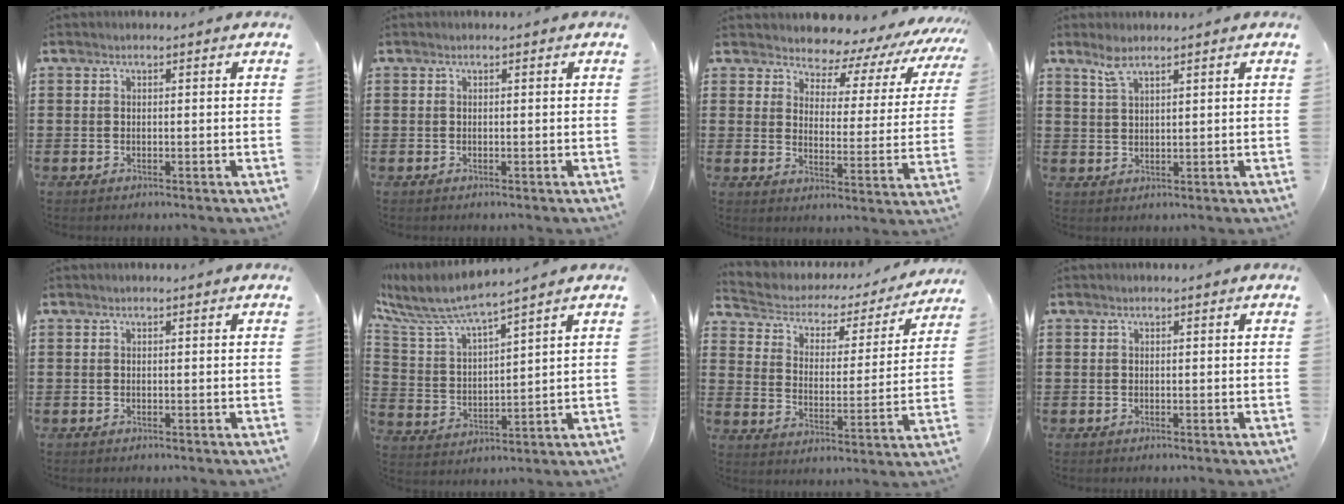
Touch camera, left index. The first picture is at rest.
{"total": 0.0}
{"total": 5.3, "force": [5.0, 1.3, 1.1], "torque": [-0.036, -0.047, 0.077]}
{"total": 3.3, "force": [2.4, 0.9, 2.1], "torque": [-0.047, 0.003, 0.045]}
{"total": 0.0}
{"total": 6.3, "force": [5.7, 0.3, 2.7], "torque": [-0.083, -0.035, 0.093]}
{"total": 2.9, "force": [2.1, 1.8, 0.6], "torque": [-0.032, -0.015, 0.024]}
{"total": 0.0}